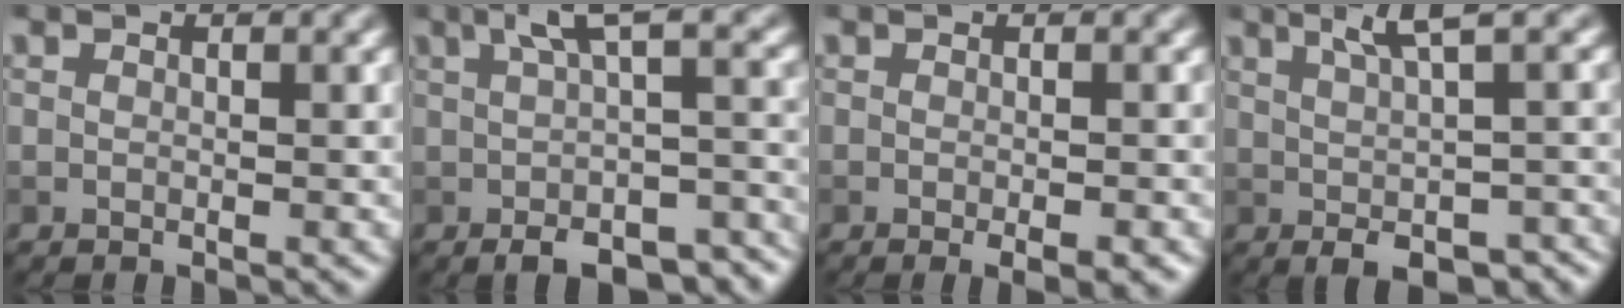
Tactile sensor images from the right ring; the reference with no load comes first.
{"total": 7.5, "force": [-1.4, 2.6, 6.9], "torque": [-0.091, -0.001, -0.014]}
{"total": 2.3, "force": [-1.0, 0.4, 2.0], "torque": [-0.022, -0.005, -0.012]}
{"total": 5.6, "force": [0.8, 1.7, 5.3], "torque": [-0.065, 0.002, 0.016]}